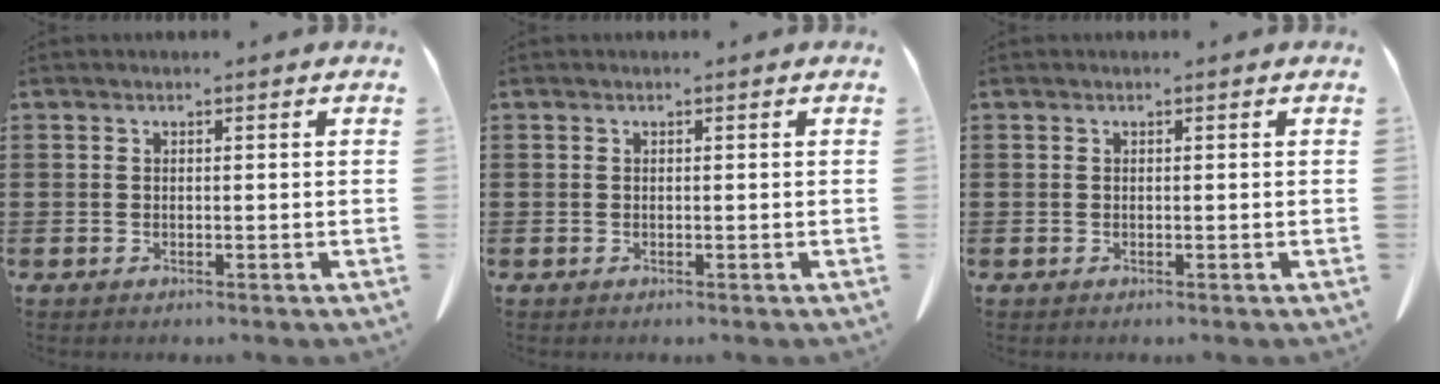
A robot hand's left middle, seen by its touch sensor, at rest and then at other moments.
{"total": 0.0}
{"total": 0.0}